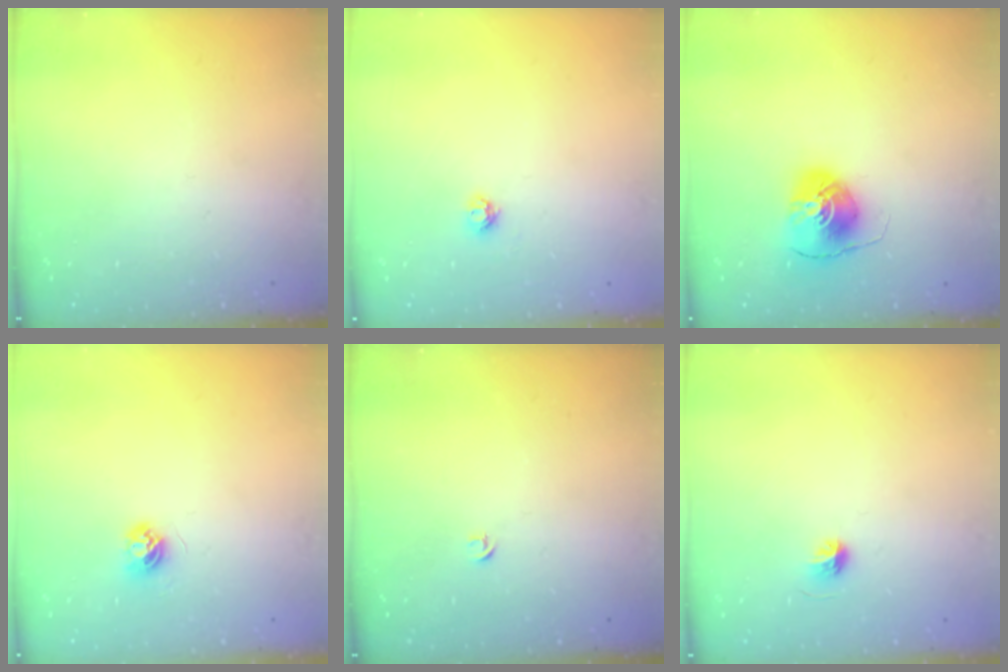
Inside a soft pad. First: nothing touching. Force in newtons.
{"total": 3.8, "press": 3.8, "slide": 0.5}
{"total": 7.7, "press": 7.7, "slide": 0.7}
{"total": 4.2, "press": 4.2, "slide": 0.4}
{"total": 2.7, "press": 2.6, "slide": 0.6}
{"total": 4.2, "press": 3.9, "slide": 1.4}